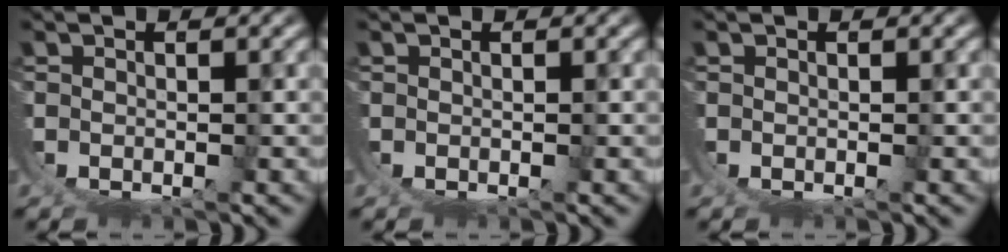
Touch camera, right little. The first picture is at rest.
{"total": 0.0}
{"total": 0.0}